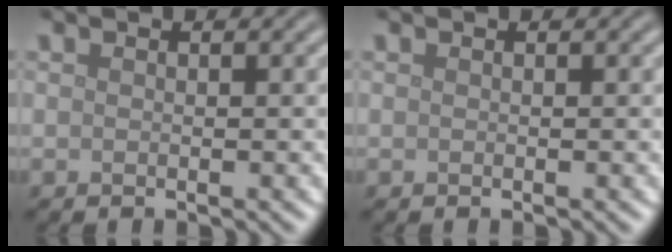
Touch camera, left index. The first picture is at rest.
{"total": 0.0}